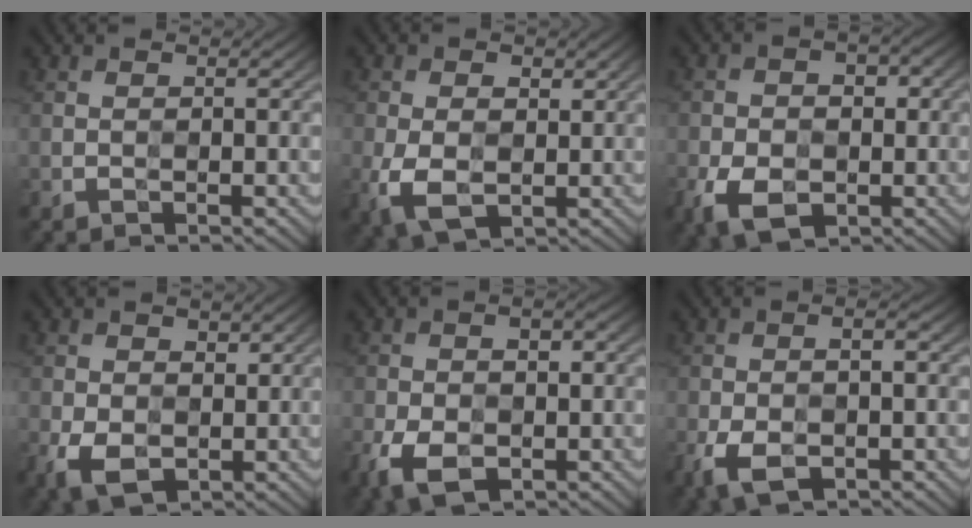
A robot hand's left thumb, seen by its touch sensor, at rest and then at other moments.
{"total": 6.5, "force": [-0.8, 4.3, 4.8], "torque": [-0.110, -0.012, -0.015]}
{"total": 7.8, "force": [-2.6, 5.2, 5.2], "torque": [-0.103, -0.018, -0.047]}
{"total": 5.9, "force": [-1.1, 4.1, 4.1], "torque": [-0.086, -0.011, -0.022]}
{"total": 7.9, "force": [-2.5, 4.5, 5.9], "torque": [-0.118, -0.016, -0.045]}
{"total": 6.5, "force": [-2.2, 3.4, 5.2], "torque": [-0.107, -0.009, -0.039]}